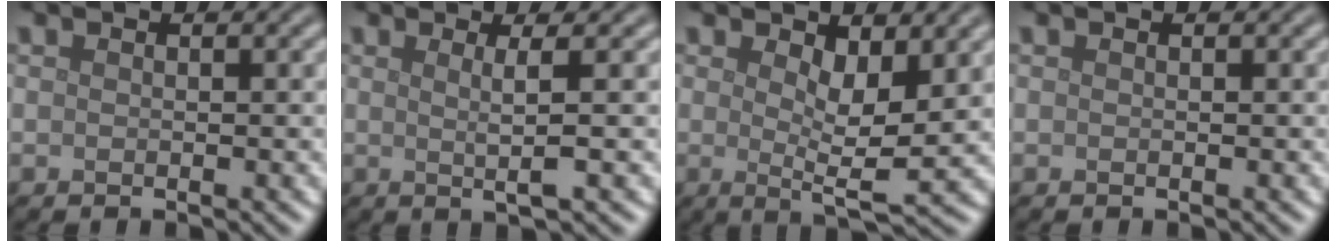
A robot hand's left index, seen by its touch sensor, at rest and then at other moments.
{"total": 2.5, "force": [0.4, 0.4, 2.4], "torque": [-0.047, -0.001, 0.002]}
{"total": 4.4, "force": [0.9, 1.3, 4.1], "torque": [-0.066, -0.012, 0.017]}
{"total": 0.0}